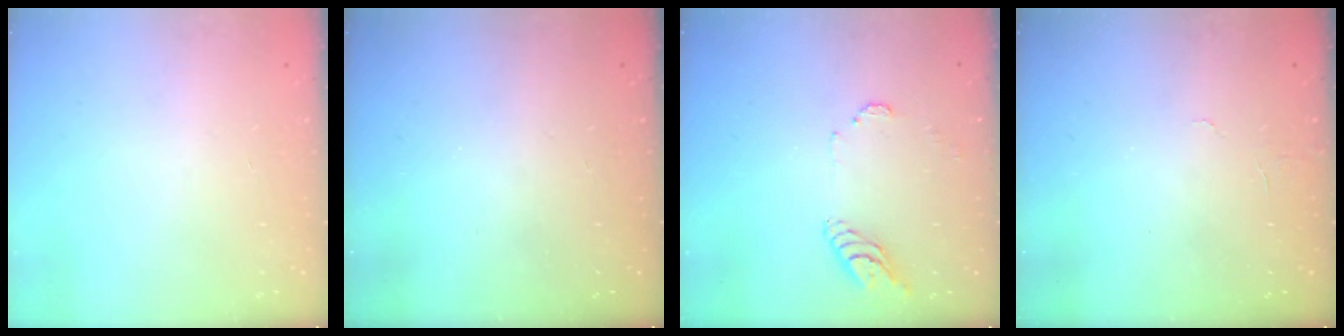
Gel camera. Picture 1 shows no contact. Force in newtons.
{"total": 0.0}
{"total": 9.0, "press": 9.0, "slide": 0.7}
{"total": 3.4, "press": 3.4, "slide": 0.3}